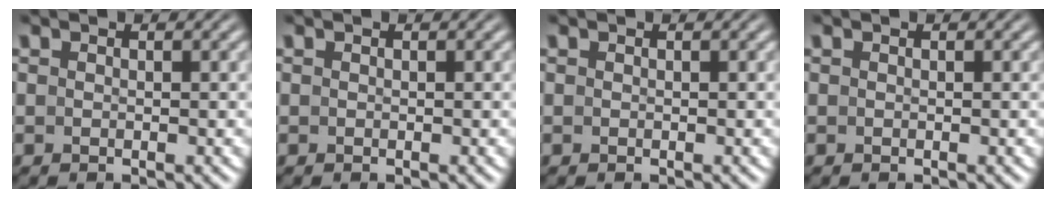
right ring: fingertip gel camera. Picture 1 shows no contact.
{"total": 0.0}
{"total": 0.0}
{"total": 0.0}